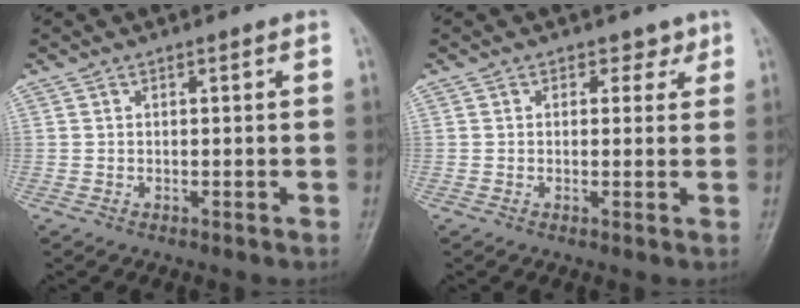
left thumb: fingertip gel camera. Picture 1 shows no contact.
{"total": 2.1, "force": [1.2, 1.6, 0.6], "torque": [0.013, -0.003, 0.007]}